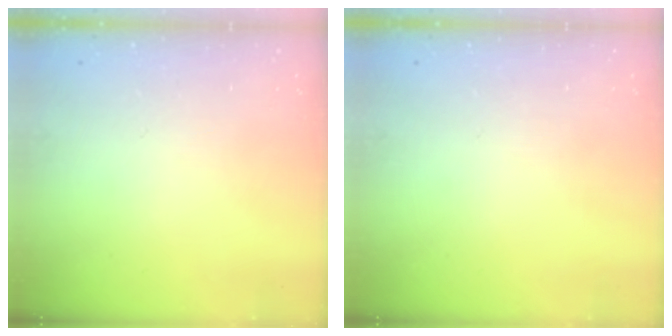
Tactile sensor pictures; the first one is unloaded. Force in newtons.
{"total": 0.0}